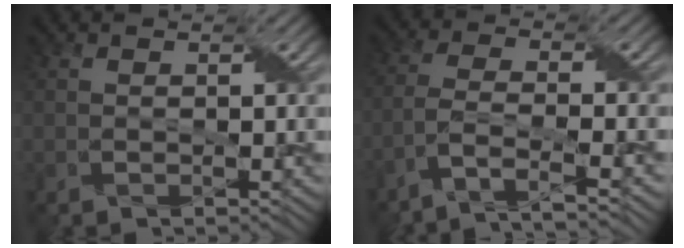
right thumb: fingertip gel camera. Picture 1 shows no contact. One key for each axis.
{"total": 6.6, "fx": -4.6, "fy": 1.4, "fz": 4.5, "tx": -0.086, "ty": 0.002, "tz": -0.094}